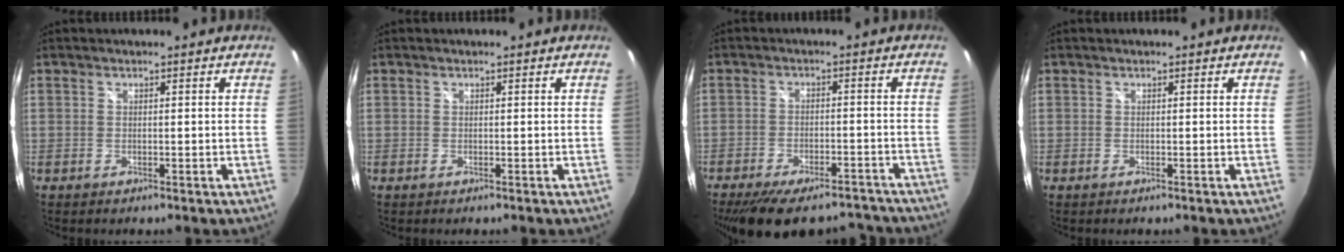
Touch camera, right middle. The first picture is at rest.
{"total": 0.0}
{"total": 17.7, "force": [-14.6, 6.3, 7.8], "torque": [-0.163, -0.009, -0.193]}
{"total": 0.0}